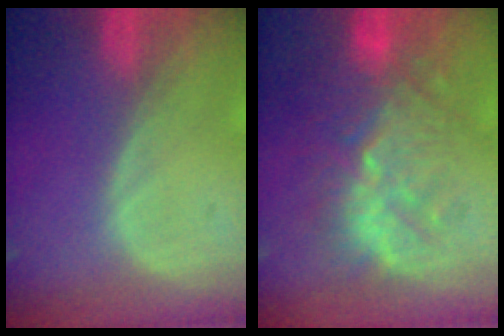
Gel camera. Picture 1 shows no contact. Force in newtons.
{"total": 9.6, "press": 9.4, "slide": 2.1}